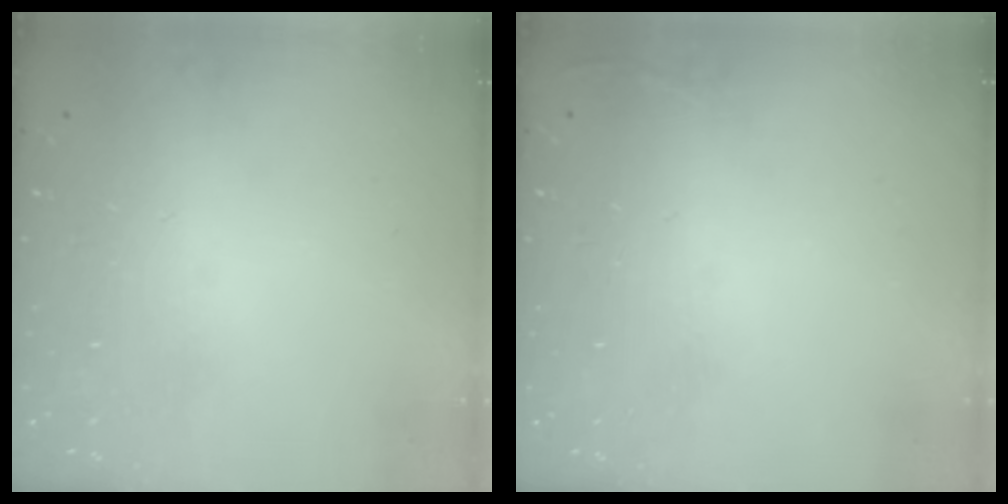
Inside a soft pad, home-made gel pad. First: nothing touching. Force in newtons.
{"total": 2.7, "press": 2.6, "slide": 1.0}